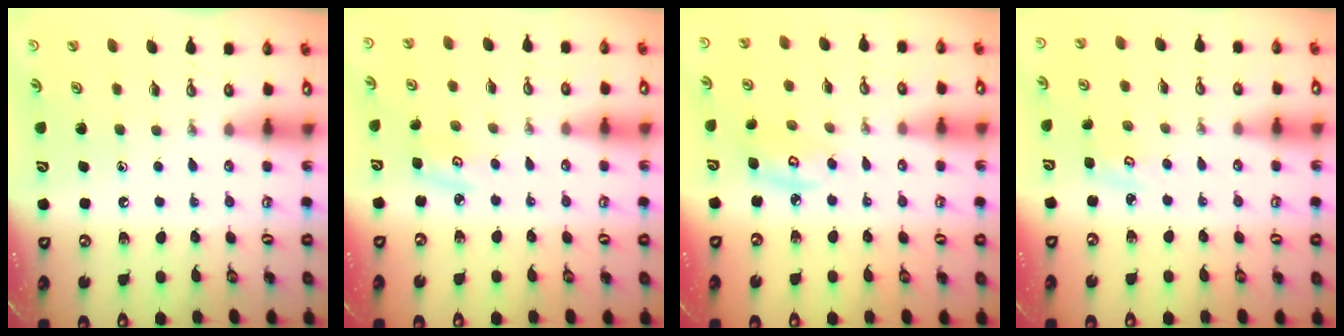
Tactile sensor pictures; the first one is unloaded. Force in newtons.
{"total": 3.9, "press": 3.9, "slide": 0.5}
{"total": 5.3, "press": 5.3, "slide": 0.3}
{"total": 3.2, "press": 3.2, "slide": 0.3}